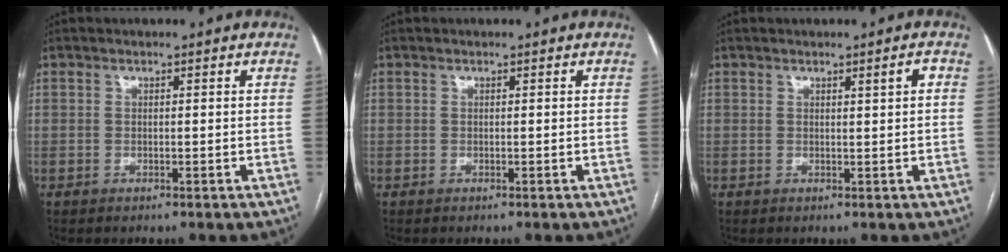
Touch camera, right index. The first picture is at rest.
{"total": 0.0}
{"total": 1.4, "force": [0.5, 0.0, 1.3], "torque": [-0.020, 0.000, 0.007]}